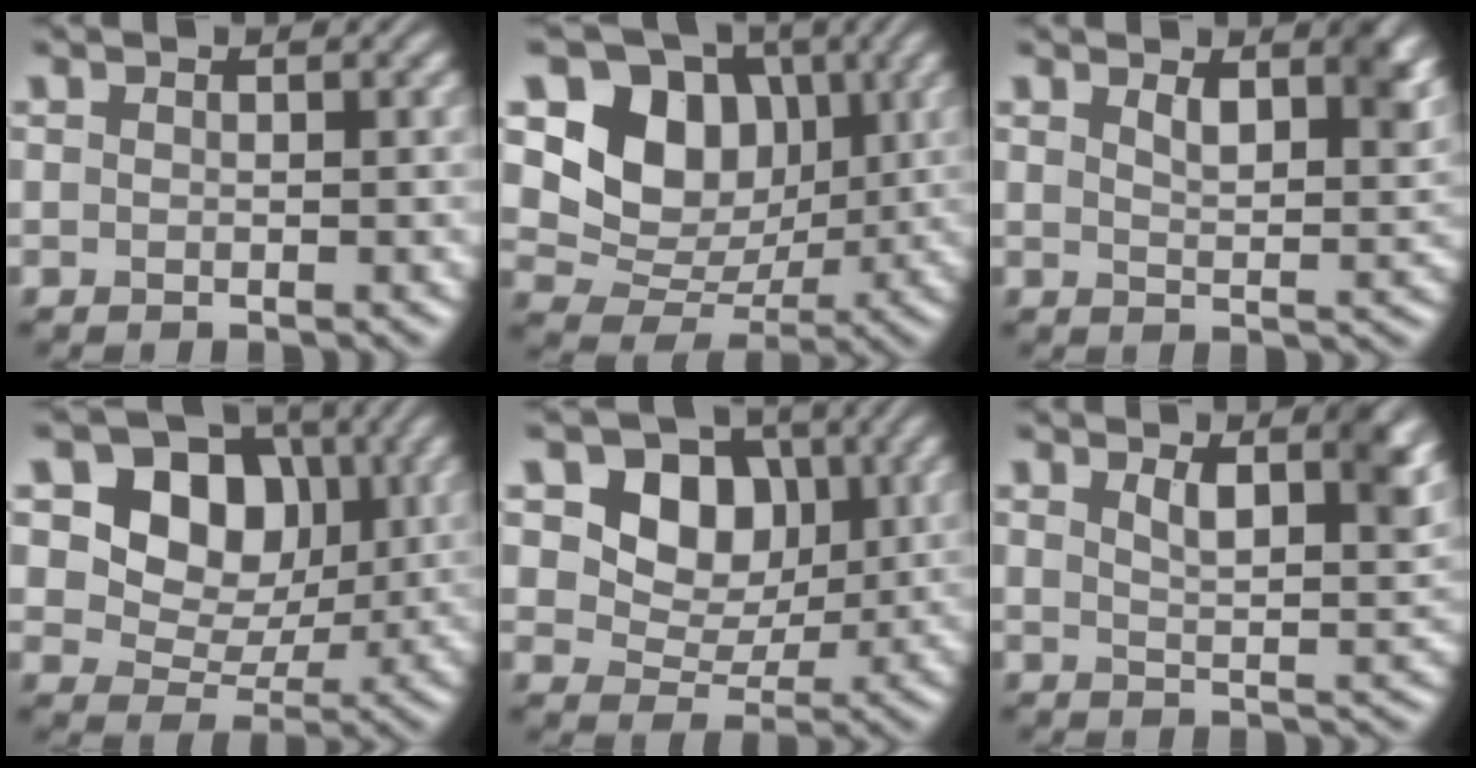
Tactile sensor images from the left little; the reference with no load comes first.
{"total": 8.8, "force": [2.5, 7.0, 4.7], "torque": [-0.074, -0.012, 0.035]}
{"total": 4.3, "force": [2.4, 1.6, 3.1], "torque": [-0.049, -0.006, 0.040]}
{"total": 8.5, "force": [2.5, 6.6, 4.9], "torque": [-0.088, 0.007, 0.031]}
{"total": 7.0, "force": [2.3, 5.4, 3.8], "torque": [-0.073, -0.006, 0.038]}
{"total": 4.8, "force": [2.5, 1.6, 3.8], "torque": [-0.056, -0.004, 0.039]}